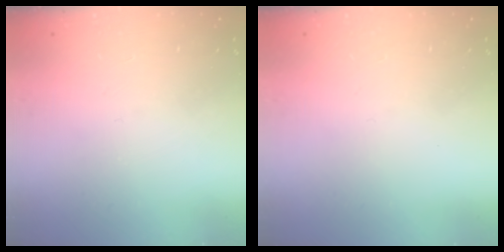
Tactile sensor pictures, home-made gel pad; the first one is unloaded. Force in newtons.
{"total": 0.0}